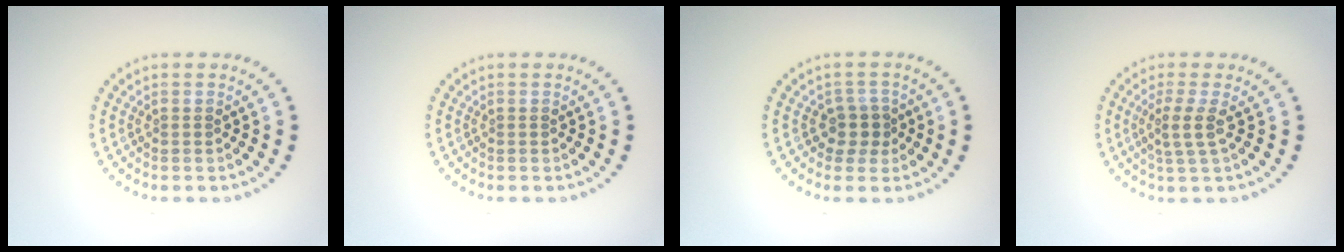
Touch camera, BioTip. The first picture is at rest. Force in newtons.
{"total": 0.0}
{"total": 2.0, "press": 1.6, "slide": 1.1}
{"total": 2.2, "press": 1.7, "slide": 1.4}